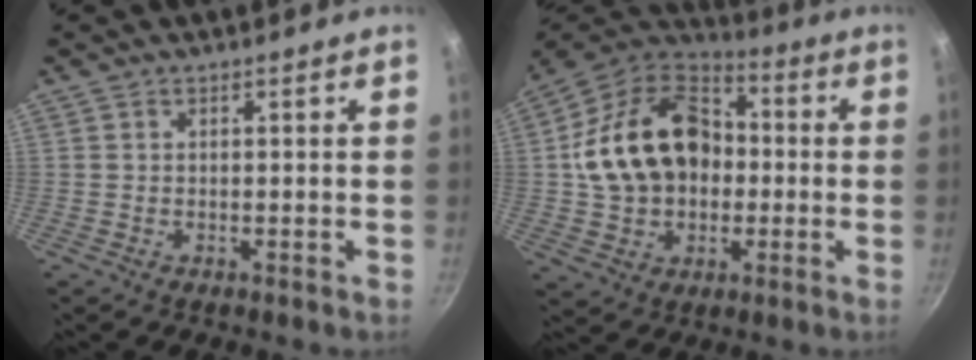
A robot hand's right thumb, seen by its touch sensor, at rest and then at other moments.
{"total": 21.2, "force": [0.6, 15.8, 14.2], "torque": [-0.224, 0.042, 0.008]}